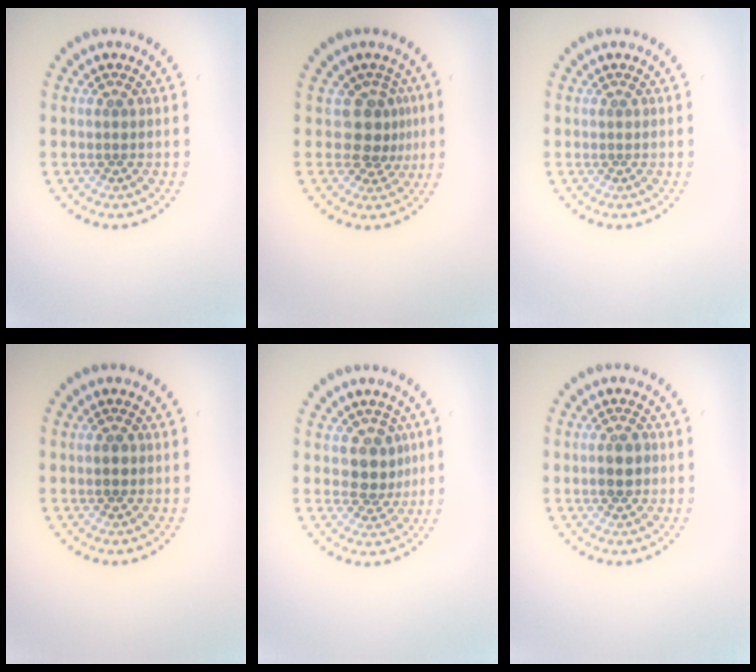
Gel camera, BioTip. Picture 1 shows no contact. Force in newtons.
{"total": 2.8, "press": 2.1, "slide": 1.8}
{"total": 0.0}
{"total": 1.5, "press": 1.5, "slide": 0.0}
{"total": 2.9, "press": 2.5, "slide": 1.3}
{"total": 2.2, "press": 2.2, "slide": 0.0}